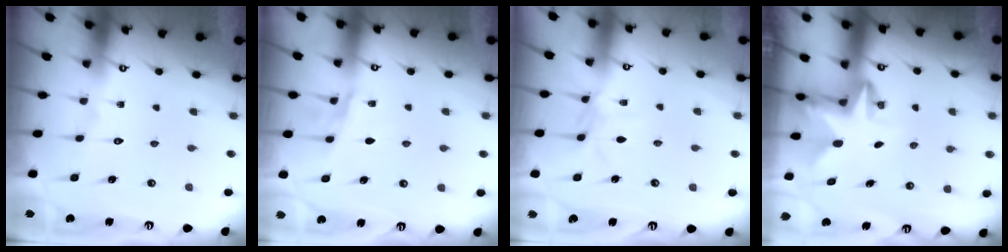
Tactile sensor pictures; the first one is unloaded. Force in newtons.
{"total": 5.9, "press": 5.9, "slide": 0.2}
{"total": 5.0, "press": 5.0, "slide": 0.1}
{"total": 2.7, "press": 2.7, "slide": 0.5}